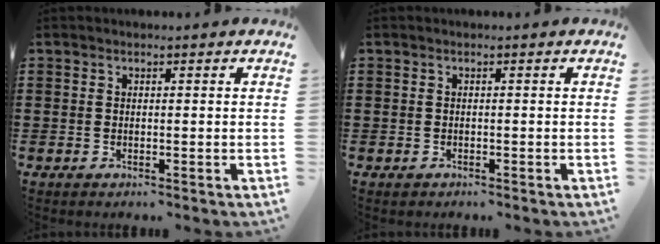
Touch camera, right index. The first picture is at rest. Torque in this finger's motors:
{"motor_torque": [0.12, 0.11, 0.02, 0.02]}